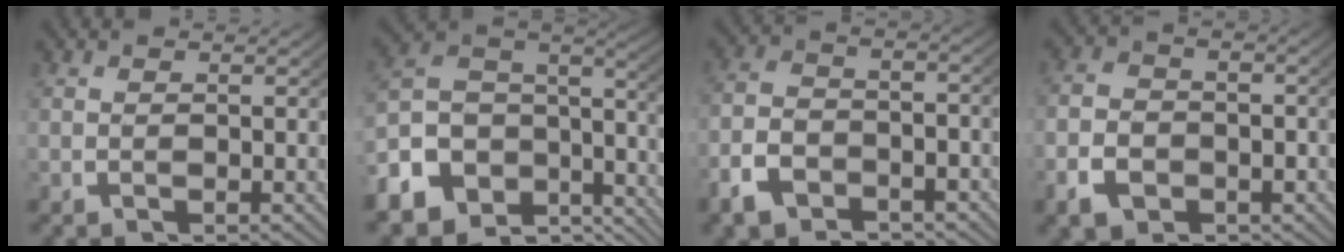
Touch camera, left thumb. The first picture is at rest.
{"total": 12.8, "force": [-2.7, 8.6, 9.2], "torque": [-0.191, -0.023, -0.037]}
{"total": 5.8, "force": [-3.8, 3.3, 2.8], "torque": [-0.063, -0.016, -0.062]}
{"total": 5.3, "force": [-2.4, 3.9, 2.6], "torque": [-0.045, -0.018, -0.036]}